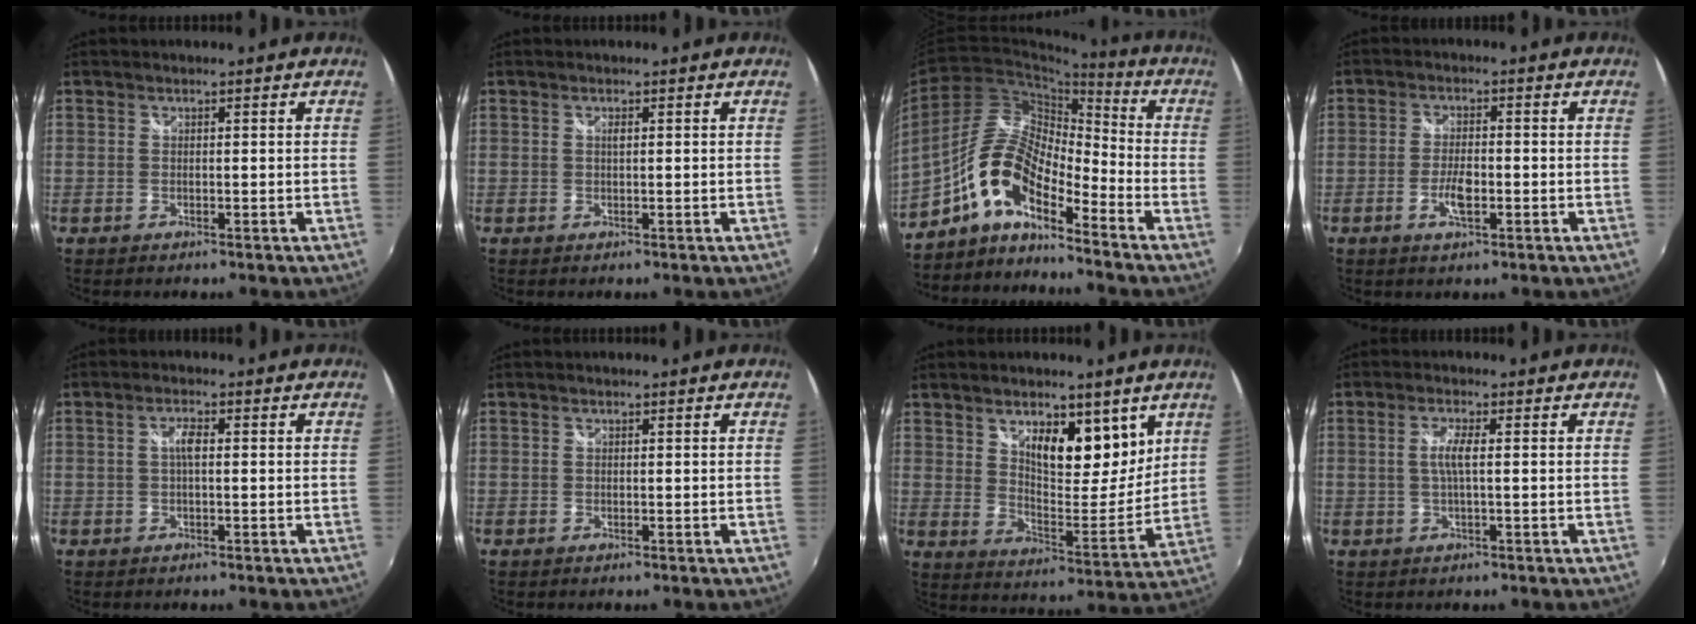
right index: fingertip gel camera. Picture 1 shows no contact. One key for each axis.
{"total": 0.7, "fx": 0.2, "fy": 0.2, "fz": 0.6, "tx": -0.011, "ty": 0.001, "tz": 0.001}
{"total": 11.9, "fx": -7.2, "fy": 4.2, "fz": 8.4, "tx": -0.166, "ty": 0.015, "tz": -0.148}
{"total": 4.6, "fx": -1.5, "fy": 1.8, "fz": 4.0, "tx": -0.083, "ty": -0.002, "tz": -0.029}
{"total": 2.3, "fx": 0.0, "fy": 0.7, "fz": 2.2, "tx": -0.041, "ty": 0.006, "tz": -0.001}
{"total": 0.0}
{"total": 12.9, "fx": 7.1, "fy": 6.1, "fz": 9.0, "tx": -0.118, "ty": -0.009, "tz": 0.118}
{"total": 3.1, "fx": 0.0, "fy": 0.1, "fz": 3.1, "tx": -0.061, "ty": 0.000, "tz": -0.001}